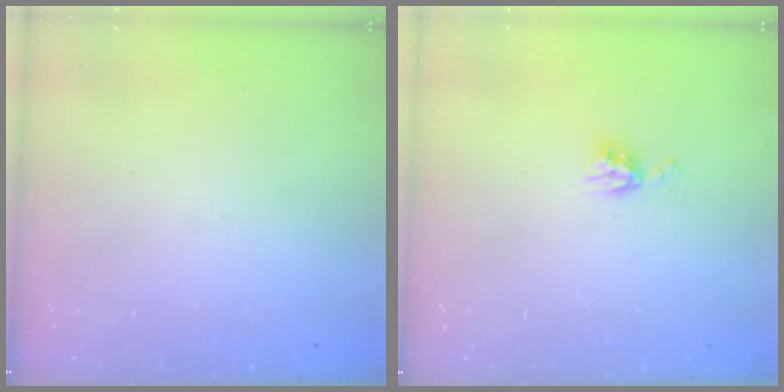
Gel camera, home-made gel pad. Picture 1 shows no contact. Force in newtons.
{"total": 6.1, "press": 6.1, "slide": 0.6}